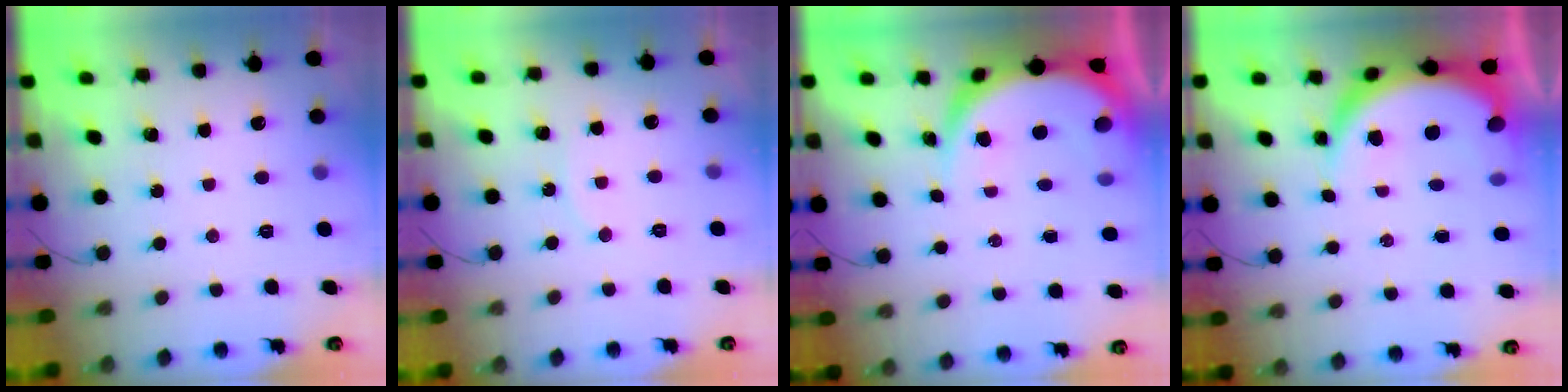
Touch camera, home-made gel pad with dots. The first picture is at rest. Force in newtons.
{"total": 3.6, "press": 3.5, "slide": 0.6}
{"total": 8.5, "press": 8.4, "slide": 0.8}
{"total": 10.0, "press": 10.0, "slide": 1.1}